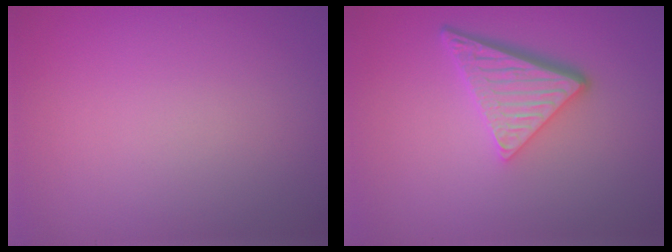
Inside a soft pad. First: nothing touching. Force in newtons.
{"total": 4.8, "press": 3.4, "slide": 3.4}